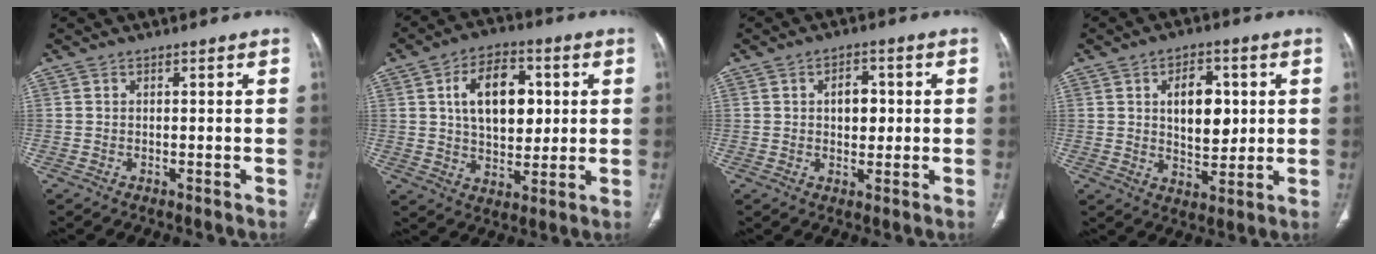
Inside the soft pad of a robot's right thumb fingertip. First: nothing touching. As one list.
[{"total": 14.0, "force": [3.0, 8.8, 10.5], "torque": [-0.133, 0.001, 0.048]}, {"total": 5.2, "force": [0.6, 3.5, 3.8], "torque": [-0.033, 0.003, 0.008]}, {"total": 10.2, "force": [2.0, 6.1, 7.9], "torque": [-0.085, -0.010, 0.037]}]